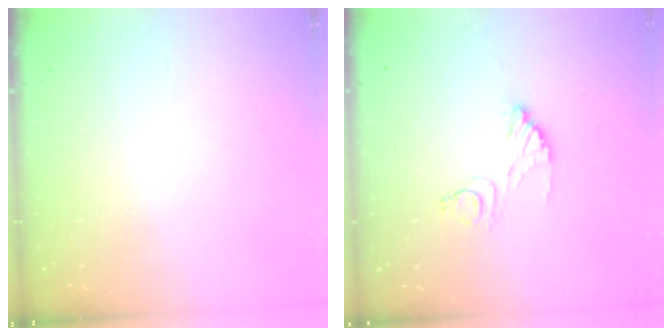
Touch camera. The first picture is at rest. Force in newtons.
{"total": 9.3, "press": 9.3, "slide": 0.8}